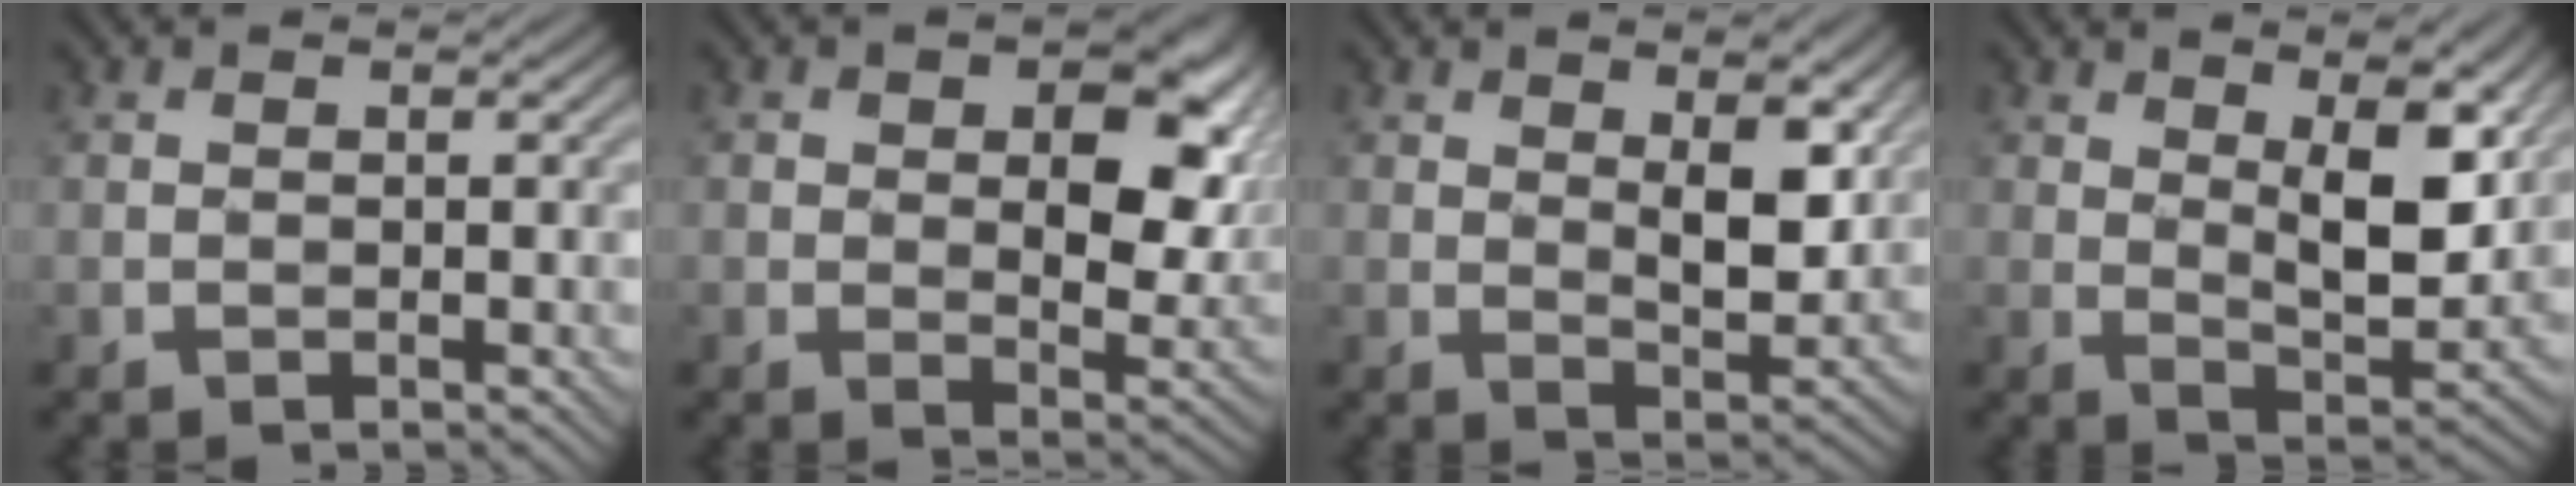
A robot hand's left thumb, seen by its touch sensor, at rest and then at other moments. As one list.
[{"total": 10.9, "force": [1.8, 6.3, 8.7], "torque": [-0.134, -0.011, 0.032]}, {"total": 6.6, "force": [2.5, 3.0, 5.4], "torque": [-0.094, -0.006, 0.045]}, {"total": 10.5, "force": [4.5, 4.3, 8.4], "torque": [-0.150, -0.009, 0.071]}]